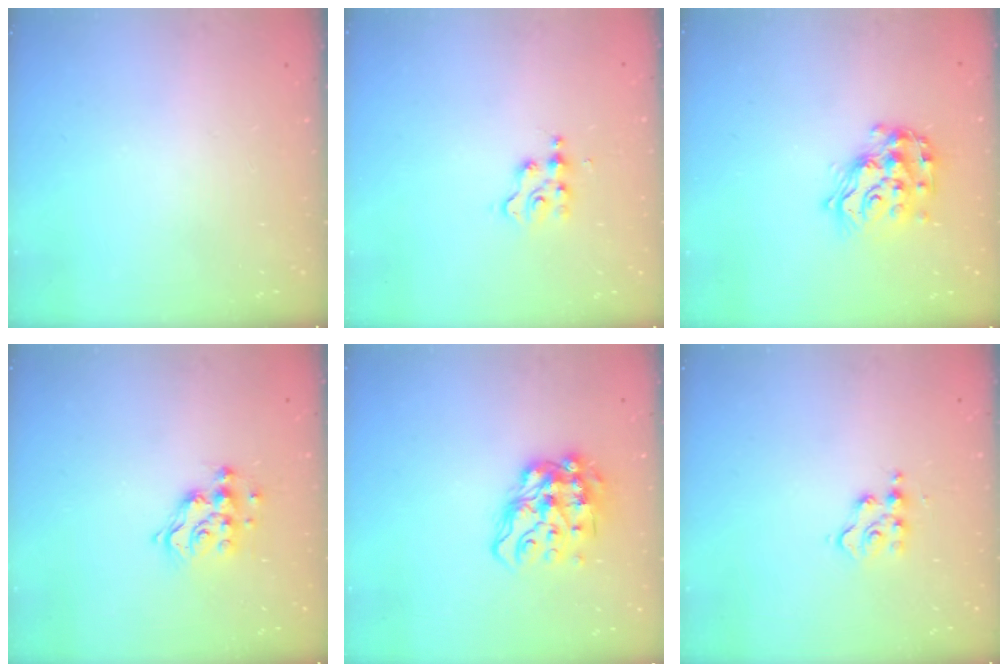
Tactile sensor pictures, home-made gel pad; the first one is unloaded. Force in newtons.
{"total": 2.6, "press": 2.6, "slide": 0.3}
{"total": 14.9, "press": 14.8, "slide": 1.0}
{"total": 11.4, "press": 11.4, "slide": 0.6}
{"total": 13.7, "press": 13.7, "slide": 1.2}
{"total": 4.6, "press": 4.6, "slide": 0.2}